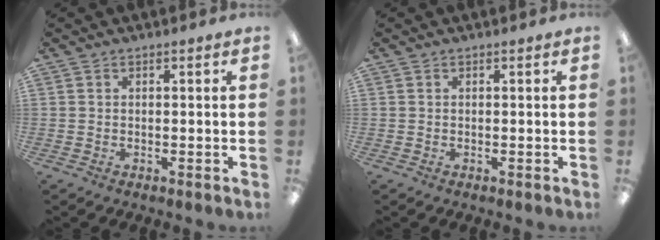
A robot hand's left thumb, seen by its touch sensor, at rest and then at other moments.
{"total": 0.0}